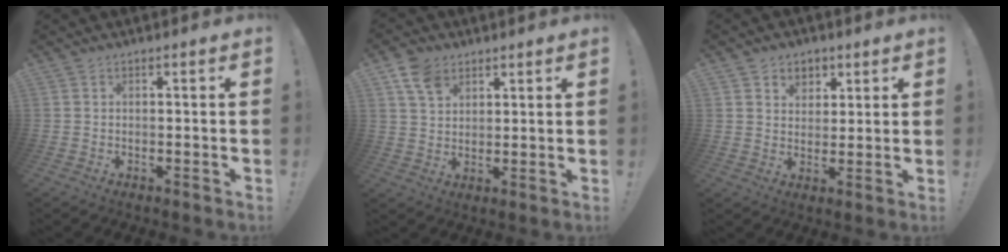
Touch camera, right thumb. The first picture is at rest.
{"total": 8.1, "force": [4.9, 5.3, 3.7], "torque": [-0.063, -0.016, 0.096]}
{"total": 5.7, "force": [2.8, 4.9, 0.8], "torque": [-0.008, -0.020, 0.055]}